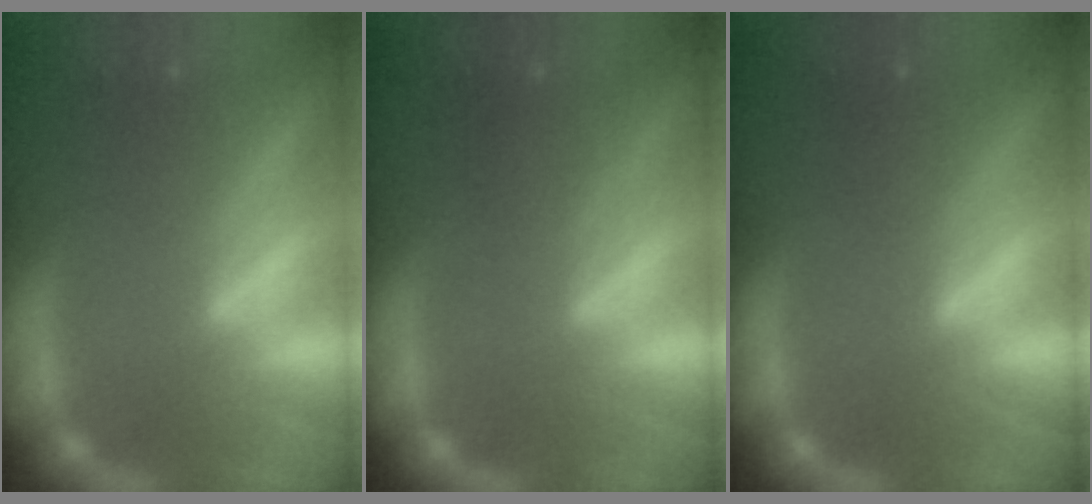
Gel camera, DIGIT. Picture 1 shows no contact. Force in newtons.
{"total": 2.5}
{"total": 1.5}